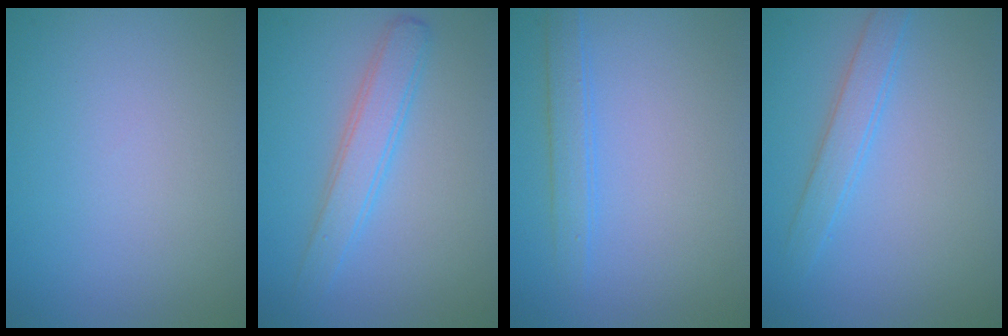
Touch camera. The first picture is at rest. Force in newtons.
{"total": 3.1, "press": 3.1, "slide": 0.1}
{"total": 1.9, "press": 1.9, "slide": 0.1}
{"total": 2.3, "press": 2.3, "slide": 0.0}